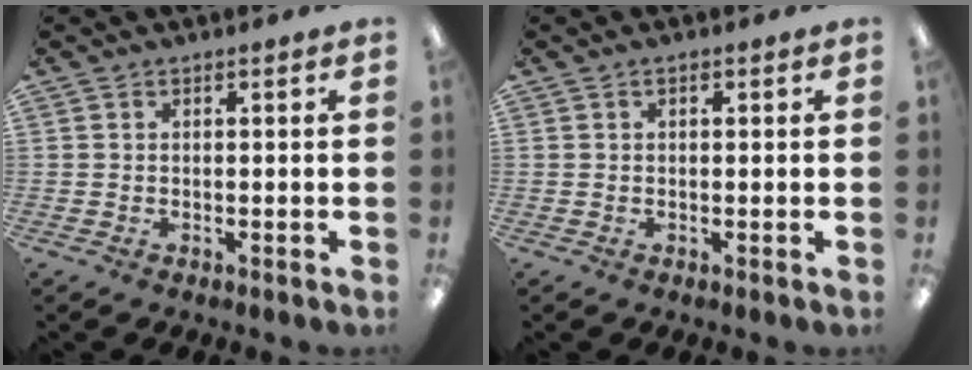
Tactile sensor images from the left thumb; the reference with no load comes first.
{"total": 0.8, "force": [0.2, 0.5, 0.5], "torque": [-0.010, 0.004, 0.003]}